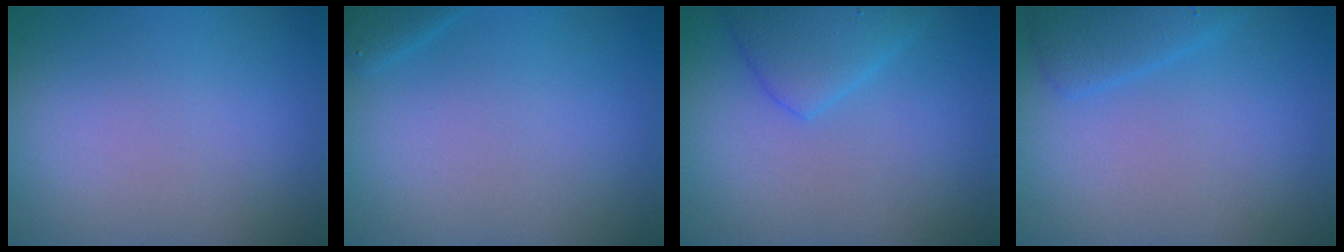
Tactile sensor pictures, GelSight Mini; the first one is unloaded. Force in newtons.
{"total": 1.2, "press": 1.2, "slide": 0.1}
{"total": 3.3, "press": 3.3, "slide": 0.2}
{"total": 2.2, "press": 2.2, "slide": 0.2}